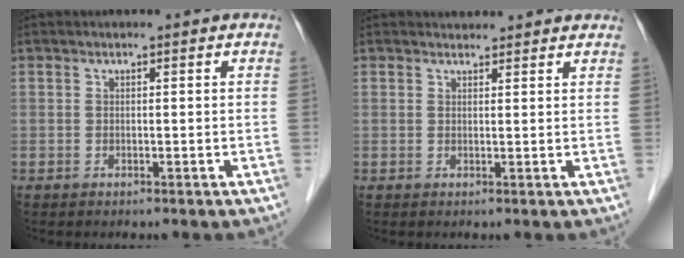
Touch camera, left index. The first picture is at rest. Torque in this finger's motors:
{"motor_torque": [0.25, -0.13, -0.02, 0.01]}